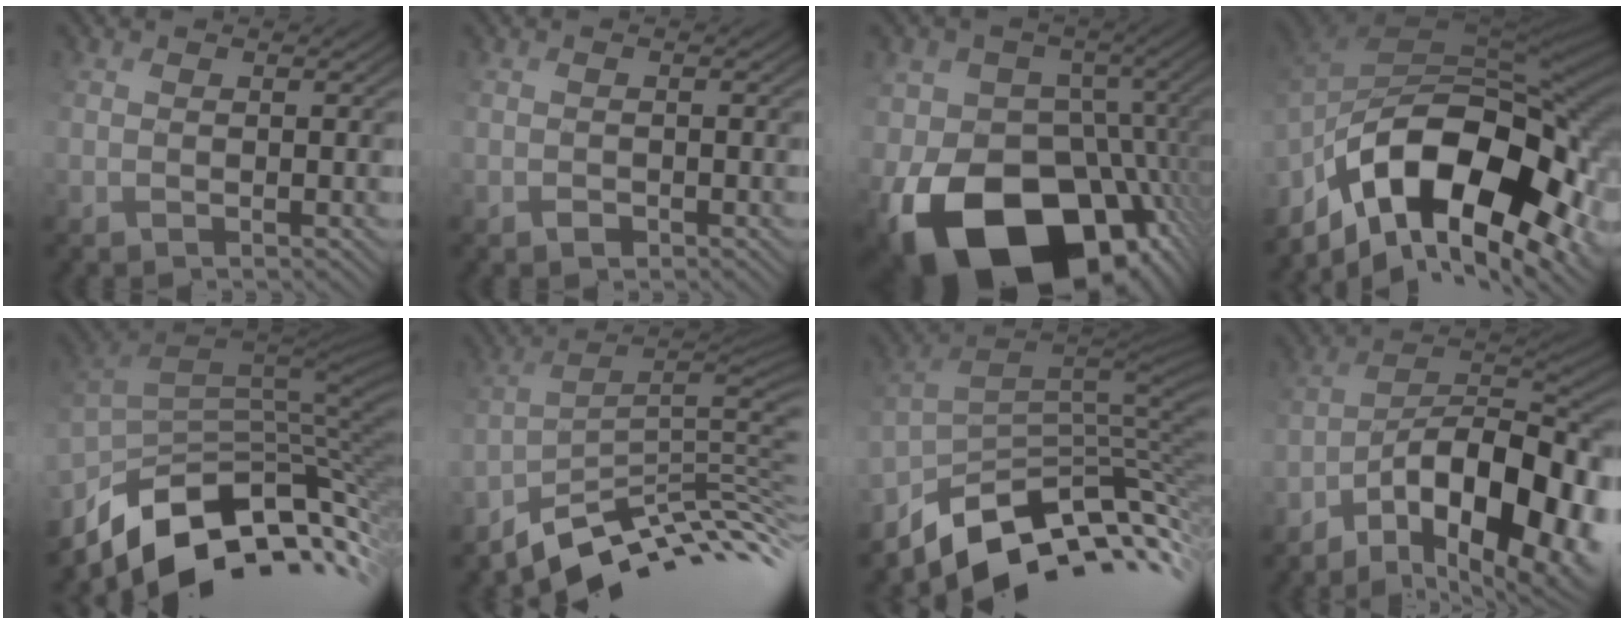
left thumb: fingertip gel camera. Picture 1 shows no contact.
{"total": 0.6, "force": [-0.4, 0.0, -0.4], "torque": [0.002, 0.001, 0.000]}
{"total": 20.2, "force": [-8.8, 14.8, 10.6], "torque": [-0.200, -0.038, -0.126]}
{"total": 17.2, "force": [-7.6, 8.7, 12.7], "torque": [-0.269, -0.017, -0.113]}
{"total": 12.8, "force": [-8.0, 5.8, 8.2], "torque": [-0.206, -0.010, -0.124]}
{"total": 8.9, "force": [-5.9, 2.1, 6.4], "torque": [-0.108, 0.010, -0.093]}
{"total": 10.5, "force": [-7.6, 4.3, 5.9], "torque": [-0.132, 0.007, -0.123]}
{"total": 17.0, "force": [-9.8, 7.3, 11.8], "torque": [-0.187, -0.009, -0.143]}